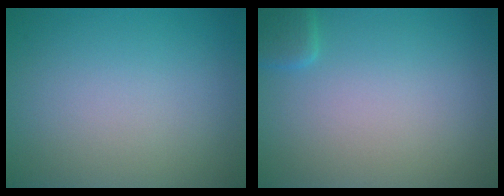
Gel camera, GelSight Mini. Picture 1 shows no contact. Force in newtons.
{"total": 1.6, "press": 1.6, "slide": 0.1}